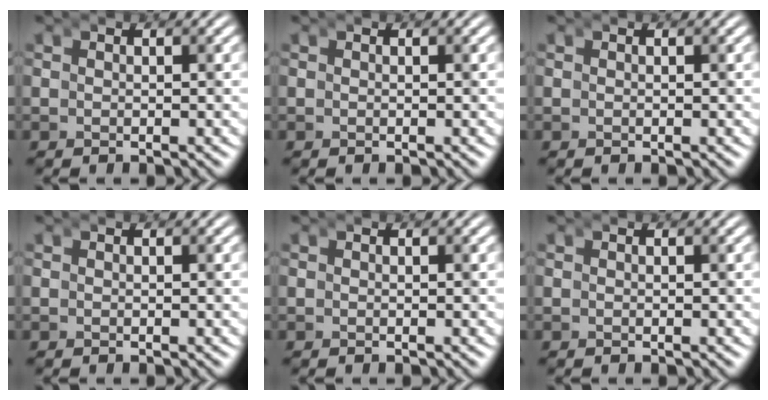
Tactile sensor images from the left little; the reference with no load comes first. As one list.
[{"total": 0.0}, {"total": 0.0}, {"total": 0.0}, {"total": 0.0}, {"total": 0.0}]